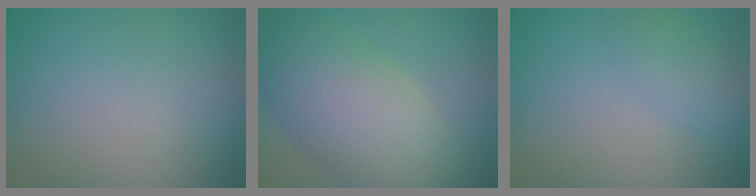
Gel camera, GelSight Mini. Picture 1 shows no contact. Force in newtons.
{"total": 9.2, "press": 9.2, "slide": 0.5}
{"total": 1.7, "press": 1.7, "slide": 0.0}